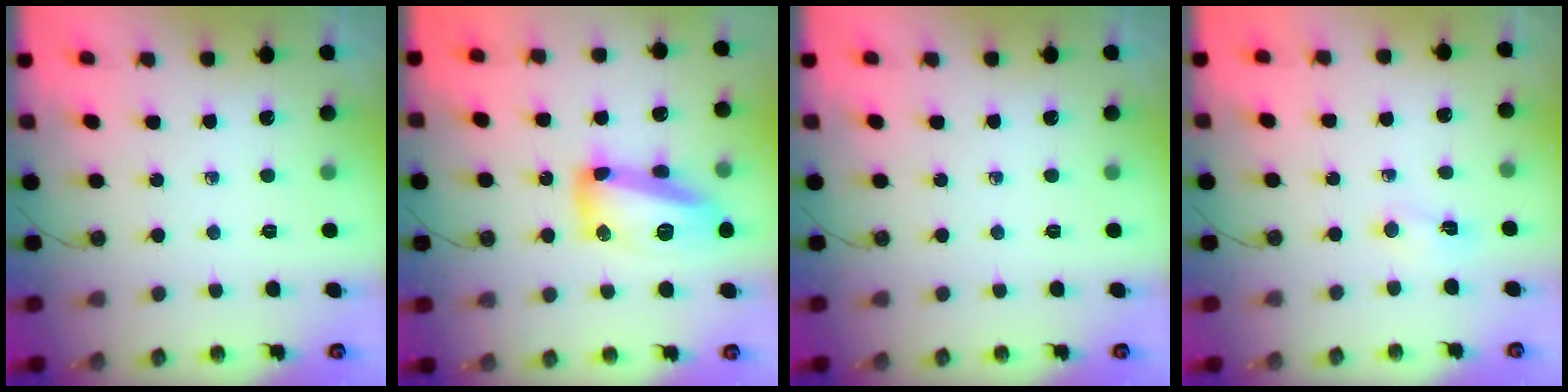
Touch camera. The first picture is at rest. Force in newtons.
{"total": 15.4, "press": 15.4, "slide": 1.0}
{"total": 0.0}
{"total": 2.8, "press": 2.7, "slide": 0.7}